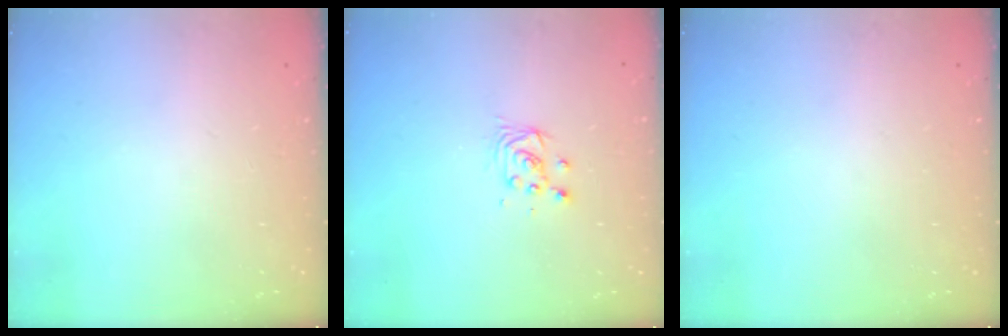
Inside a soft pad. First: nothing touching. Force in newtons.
{"total": 3.1, "press": 3.1, "slide": 0.3}
{"total": 0.0}